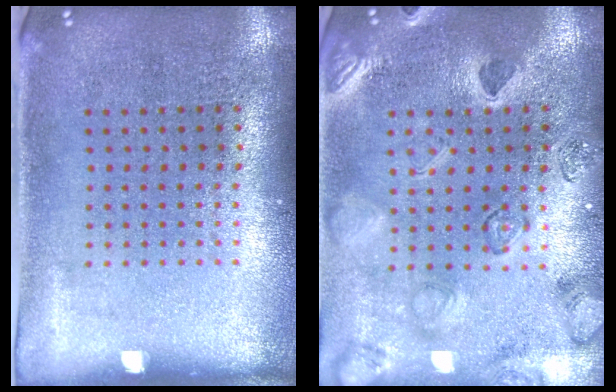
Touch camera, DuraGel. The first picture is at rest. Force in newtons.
{"total": 2.5, "press": 2.3, "slide": 0.8}